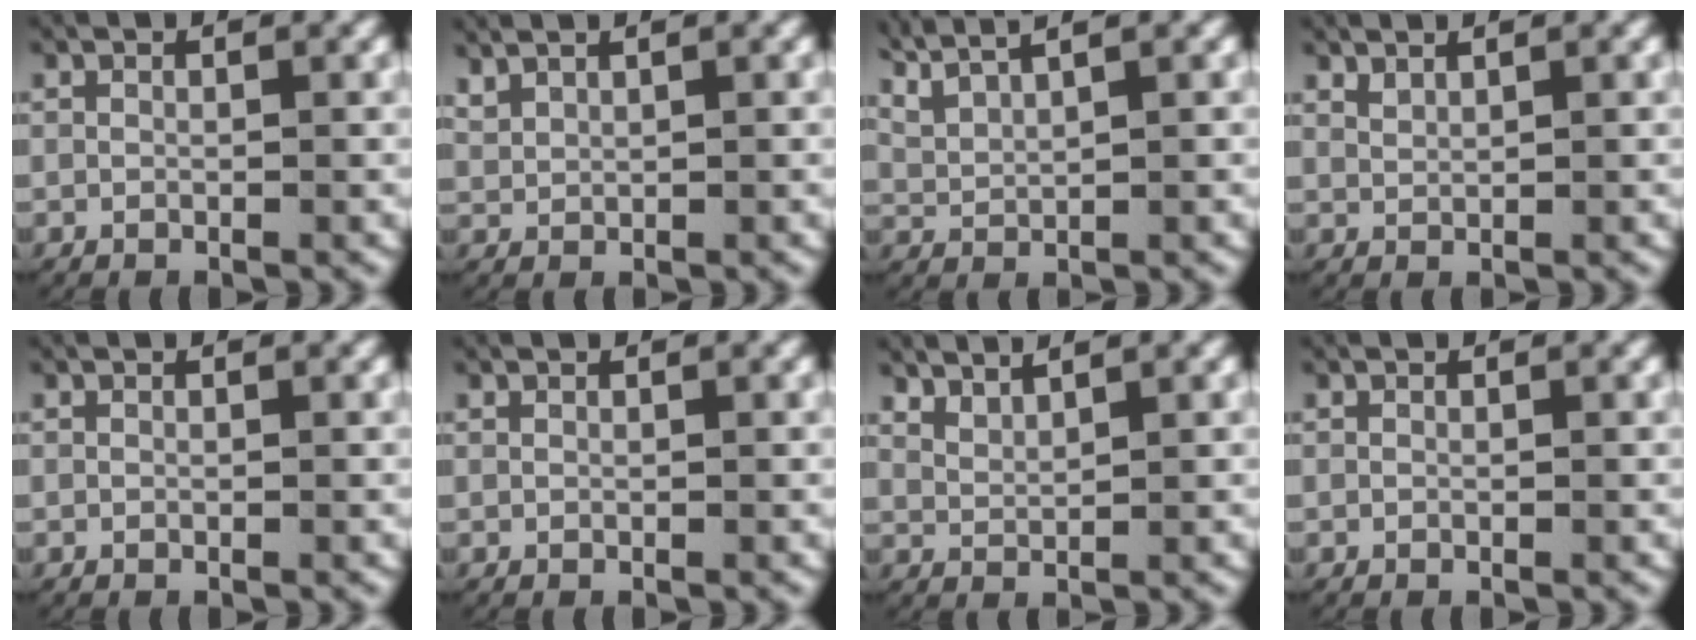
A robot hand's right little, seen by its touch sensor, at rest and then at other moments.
{"total": 2.4, "force": [1.9, 1.1, 0.9], "torque": [-0.024, 0.006, 0.038]}
{"total": 4.2, "force": [3.1, 1.7, 2.2], "torque": [-0.050, 0.006, 0.058]}
{"total": 1.4, "force": [1.3, 0.3, 0.5], "torque": [-0.012, 0.000, 0.028]}
{"total": 0.0}
{"total": 0.0}
{"total": 2.5, "force": [2.2, 0.6, 0.9], "torque": [-0.024, -0.004, 0.046]}
{"total": 0.0}